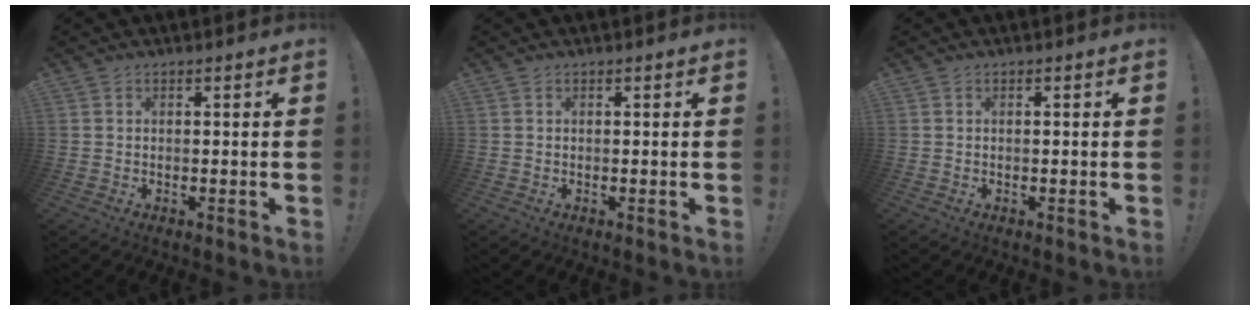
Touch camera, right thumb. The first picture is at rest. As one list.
[{"total": 0.0}, {"total": 0.0}]